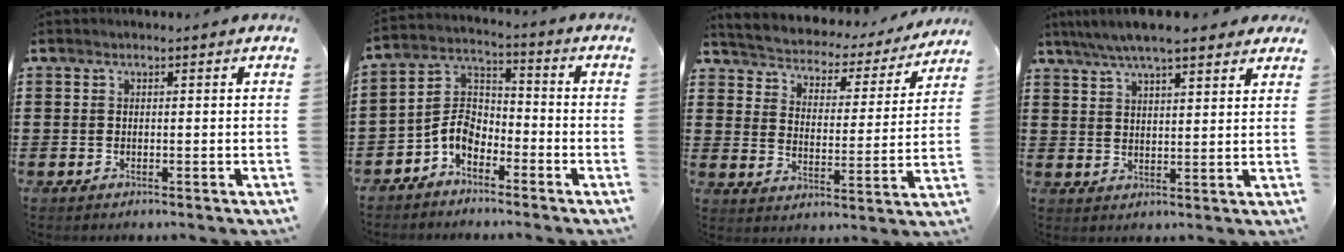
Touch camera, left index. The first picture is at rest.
{"total": 6.0, "force": [-4.1, 3.4, 2.8], "torque": [-0.082, -0.005, -0.091]}
{"total": 2.7, "force": [2.7, 0.5, 0.0], "torque": [-0.023, -0.030, 0.033]}
{"total": 6.4, "force": [5.3, 0.9, 3.4], "torque": [-0.080, -0.007, 0.094]}